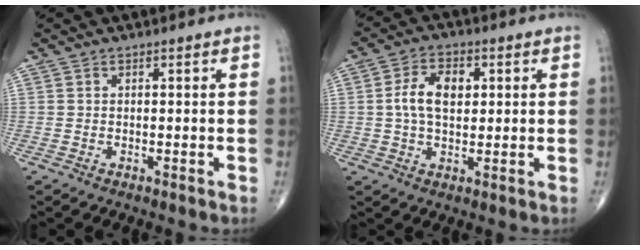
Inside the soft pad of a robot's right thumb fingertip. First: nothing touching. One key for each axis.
{"total": 7.7, "fx": 1.2, "fy": 4.6, "fz": 6.0, "tx": -0.102, "ty": 0.008, "tz": 0.018}